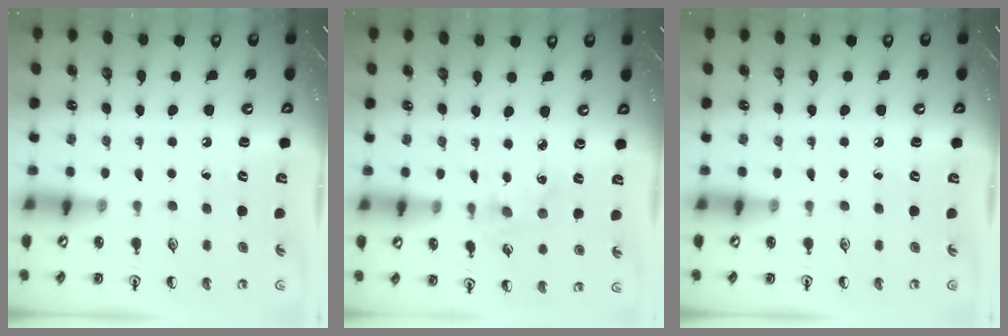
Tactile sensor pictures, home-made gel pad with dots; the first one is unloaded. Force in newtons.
{"total": 2.3, "press": 2.2, "slide": 0.4}
{"total": 0.0}